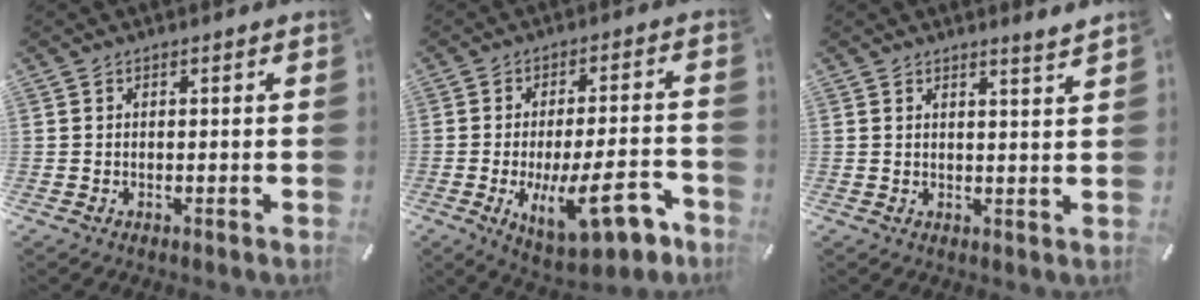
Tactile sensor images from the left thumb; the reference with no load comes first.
{"total": 17.9, "force": [-6.4, 6.4, 15.4], "torque": [-0.229, 0.008, -0.089]}
{"total": 2.7, "force": [2.5, -0.6, 0.8], "torque": [-0.019, -0.019, 0.045]}